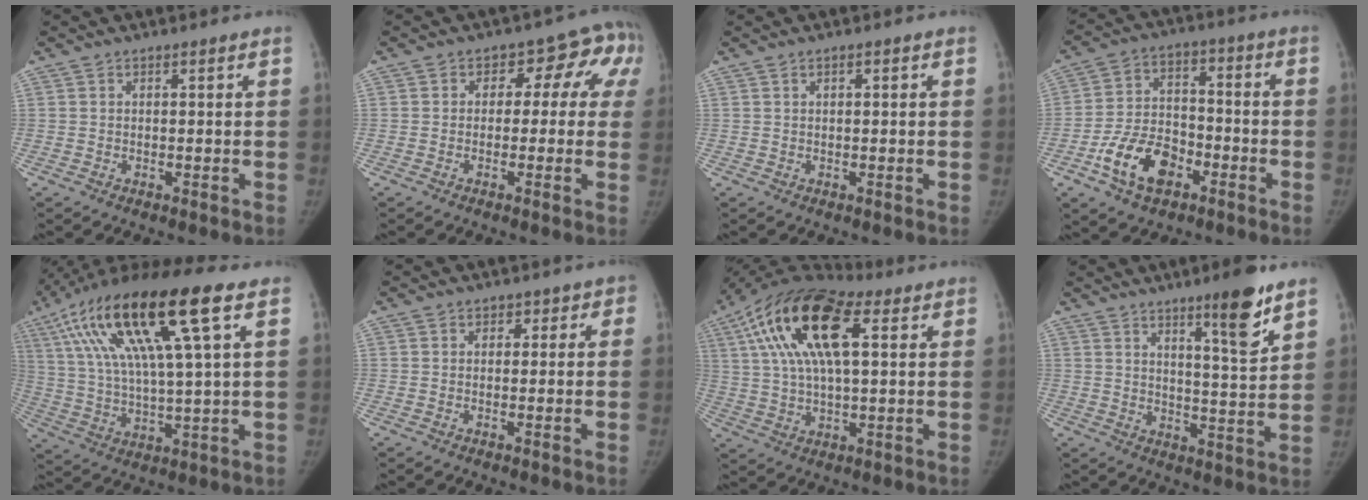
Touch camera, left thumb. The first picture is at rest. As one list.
[{"total": 8.9, "force": [1.0, 6.5, 6.1], "torque": [-0.015, 0.032, -0.002]}, {"total": 0.8, "force": [0.3, 0.3, 0.7], "torque": [-0.010, 0.002, 0.004]}, {"total": 12.8, "force": [-6.1, 8.2, 7.7], "torque": [-0.118, 0.034, -0.110]}, {"total": 23.5, "force": [9.8, 4.8, 20.8], "torque": [-0.410, 0.002, 0.170]}, {"total": 1.9, "force": [0.4, 1.7, 0.8], "torque": [0.019, 0.005, -0.004]}, {"total": 20.3, "force": [6.8, 9.0, 16.9], "torque": [-0.320, 0.020, 0.113]}, {"total": 10.3, "force": [6.7, 1.2, 7.8], "torque": [-0.103, -0.046, 0.100]}]